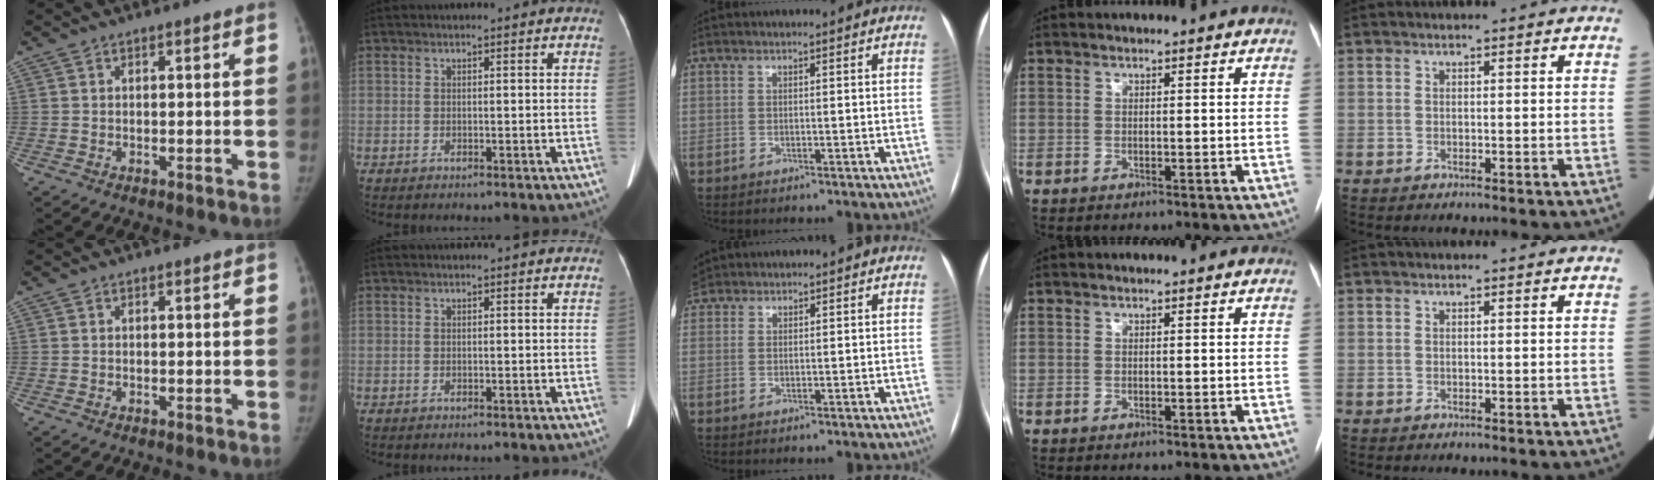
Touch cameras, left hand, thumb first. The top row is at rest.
{"middle": {"total": 3.6, "force": [3.0, 1.8, 0.5], "torque": [-0.016, 0.016, 0.060]}}